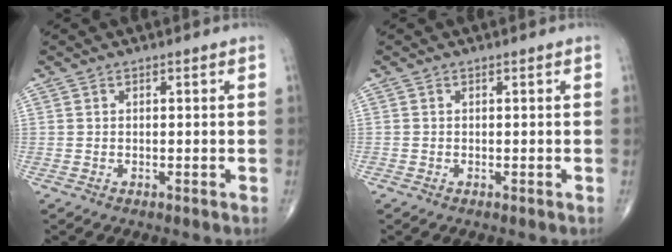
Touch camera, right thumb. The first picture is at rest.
{"total": 0.0}